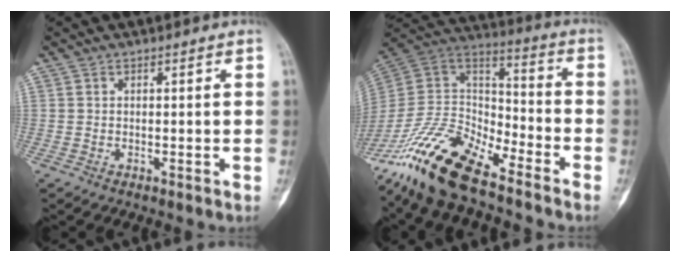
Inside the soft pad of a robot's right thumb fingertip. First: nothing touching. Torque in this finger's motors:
{"motor_torque": [2.62, 0.44, 1.53, -1.25, 0.46]}